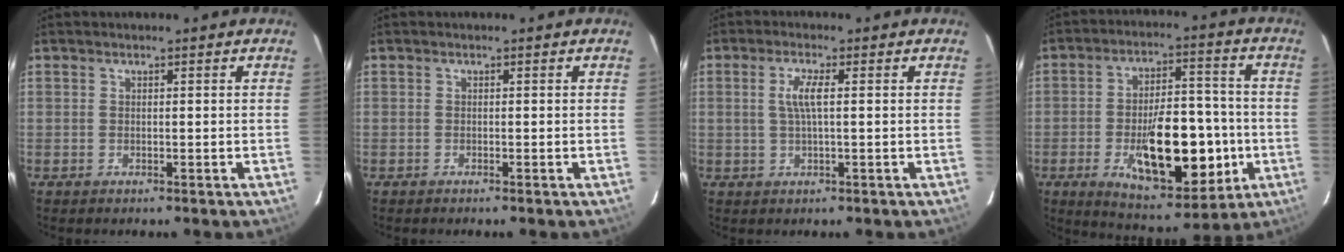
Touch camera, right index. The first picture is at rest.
{"total": 0.0}
{"total": 3.8, "force": [0.5, 0.5, 3.7], "torque": [-0.074, 0.002, 0.011]}
{"total": 19.5, "force": [-5.3, 9.1, 16.4], "torque": [-0.271, 0.003, -0.063]}